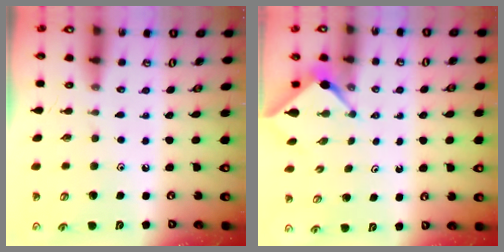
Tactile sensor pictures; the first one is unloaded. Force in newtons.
{"total": 2.5, "press": 2.5, "slide": 0.3}